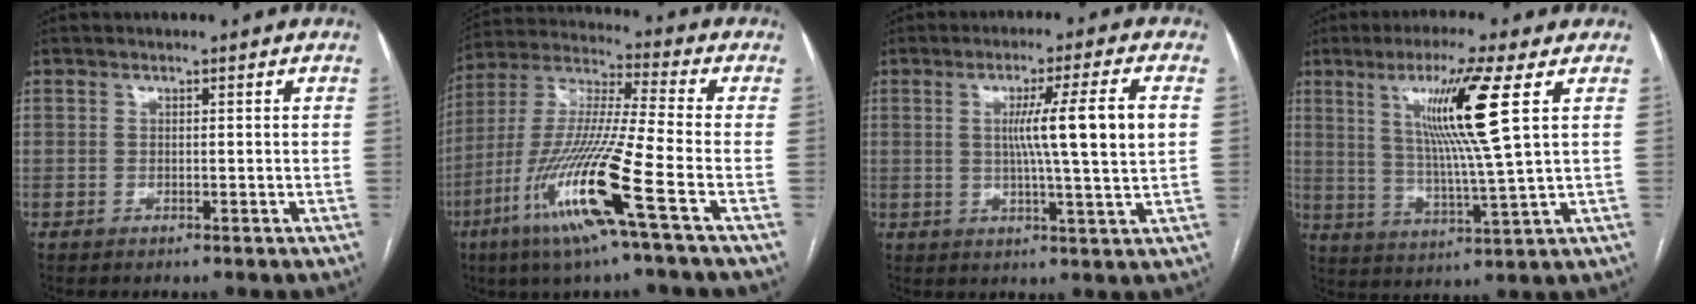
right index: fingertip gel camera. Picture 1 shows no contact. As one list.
[{"total": 17.1, "force": [-7.5, -0.9, 15.4], "torque": [-0.322, -0.026, -0.146]}, {"total": 10.2, "force": [1.5, -1.3, 10.0], "torque": [-0.157, 0.001, 0.024]}, {"total": 12.1, "force": [4.4, -1.6, 11.2], "torque": [-0.200, -0.006, 0.081]}]